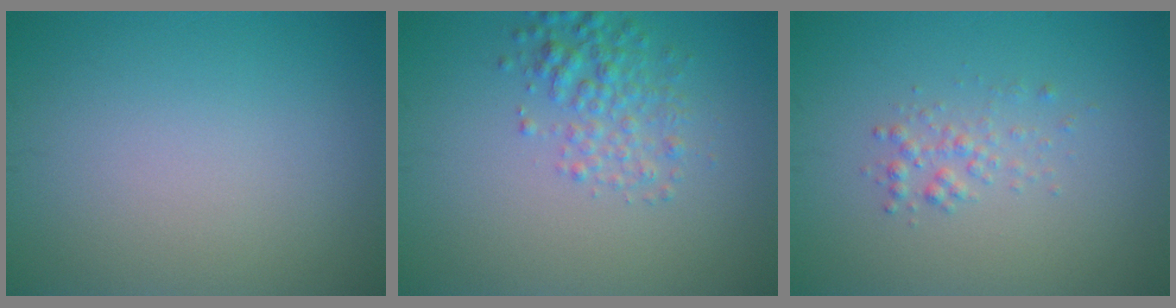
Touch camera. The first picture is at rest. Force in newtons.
{"total": 2.9, "press": 2.9, "slide": 0.0}
{"total": 1.4, "press": 1.4, "slide": 0.1}